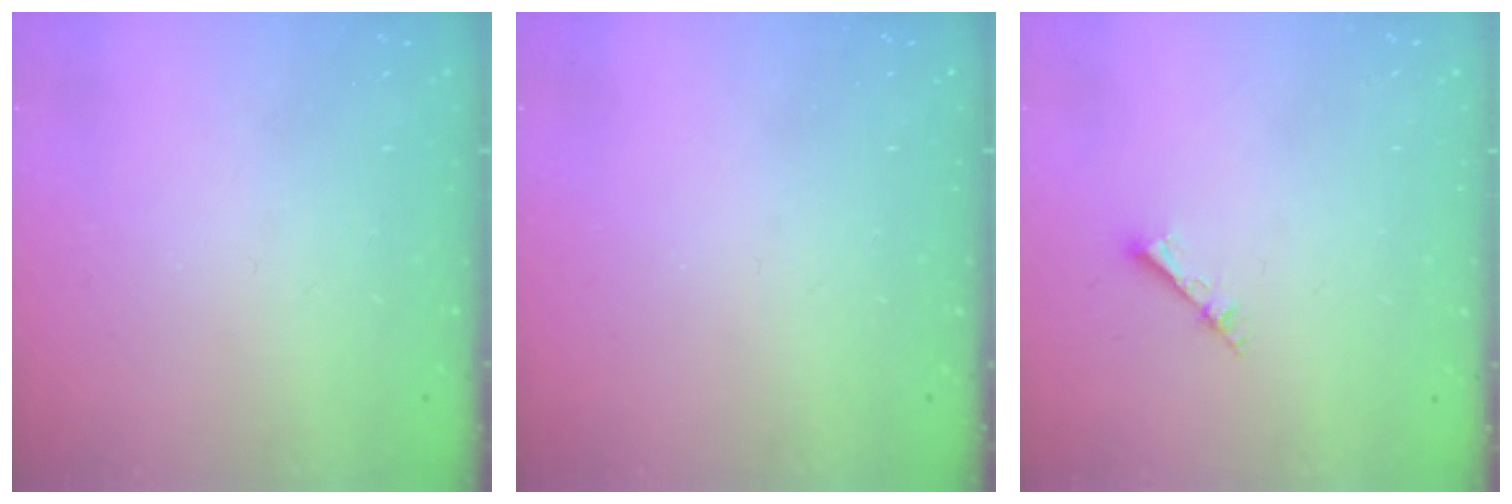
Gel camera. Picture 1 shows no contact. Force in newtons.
{"total": 0.0}
{"total": 2.6, "press": 2.6, "slide": 0.3}